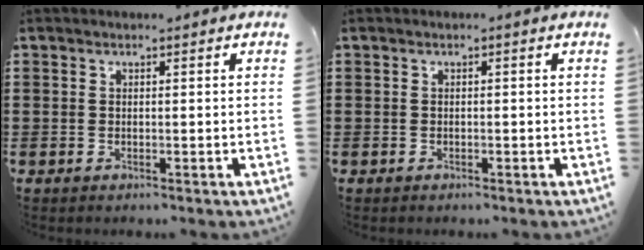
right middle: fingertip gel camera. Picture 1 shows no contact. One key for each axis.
{"total": 0.0}